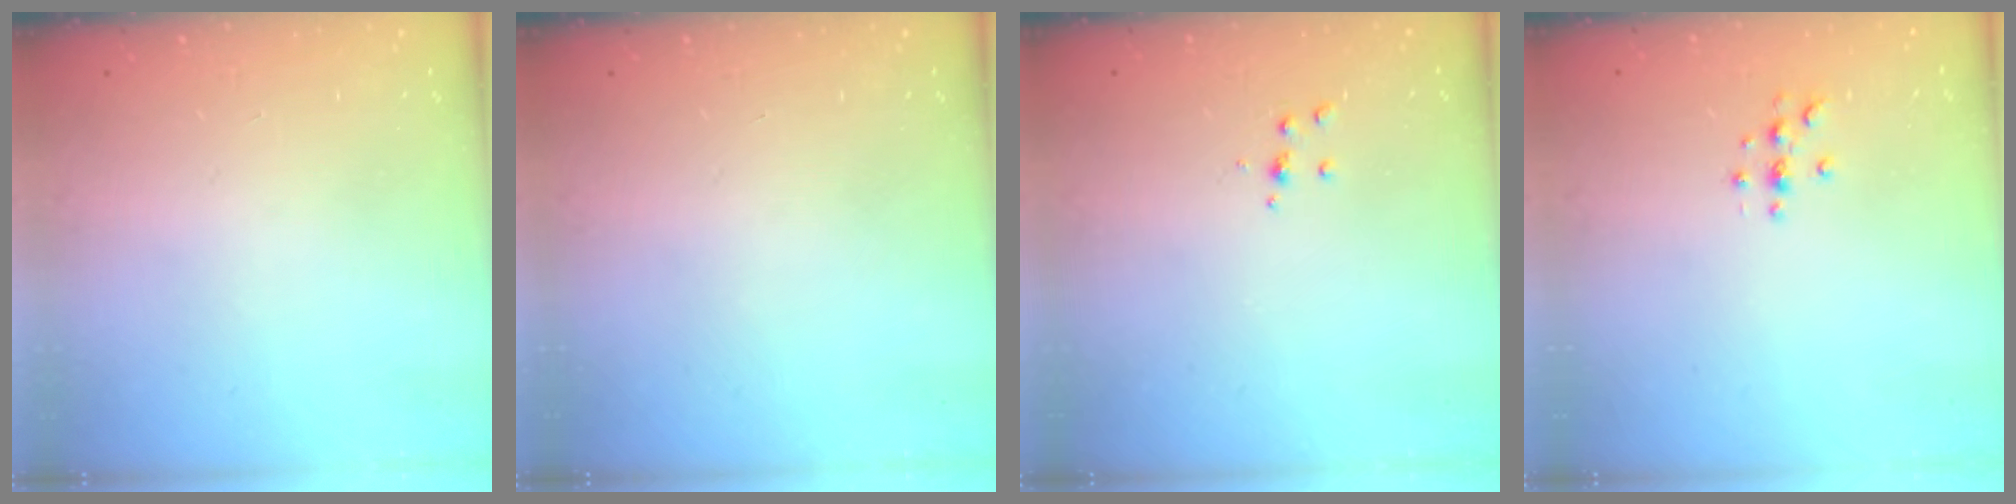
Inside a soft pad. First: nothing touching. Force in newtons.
{"total": 0.0}
{"total": 3.3, "press": 3.3, "slide": 0.4}
{"total": 3.0, "press": 3.0, "slide": 0.3}